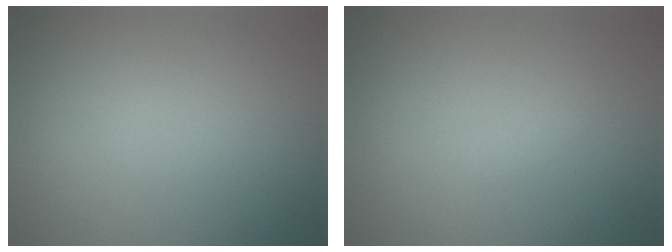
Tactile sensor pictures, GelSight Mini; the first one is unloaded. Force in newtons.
{"total": 0.6, "press": 0.6, "slide": 0.0}